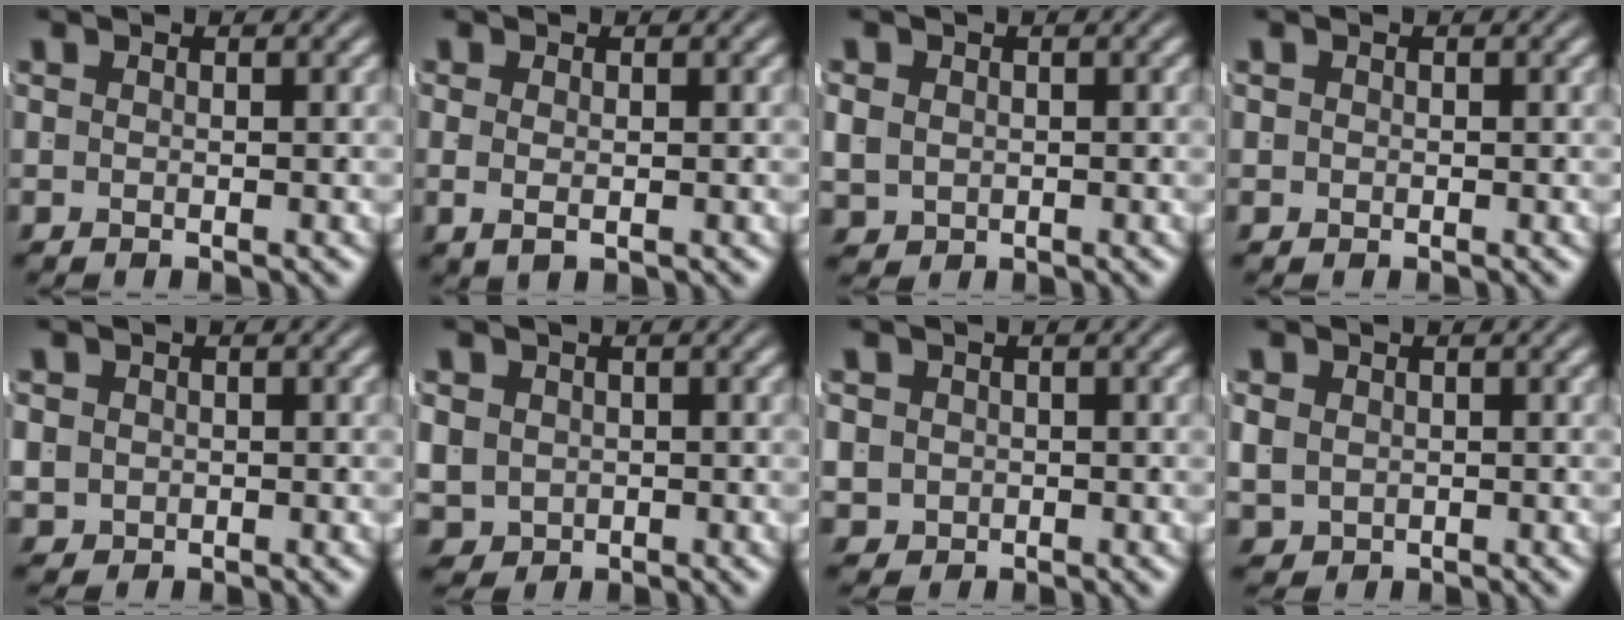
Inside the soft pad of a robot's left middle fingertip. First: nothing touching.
{"total": 1.2, "force": [-0.1, 0.0, 1.2], "torque": [-0.019, -0.011, 0.007]}
{"total": 2.8, "force": [-0.4, 2.6, 1.2], "torque": [-0.040, -0.026, 0.010]}
{"total": 0.8, "force": [-0.1, 0.8, 0.2], "torque": [-0.008, -0.006, 0.002]}
{"total": 3.1, "force": [-0.6, 2.9, 1.1], "torque": [-0.043, -0.023, 0.001]}
{"total": 6.2, "force": [-1.4, 5.5, 2.5], "torque": [-0.072, -0.040, -0.008]}
{"total": 4.3, "force": [-0.9, 3.9, 1.5], "torque": [-0.051, -0.027, -0.005]}
{"total": 3.4, "force": [-0.5, 3.1, 1.4], "torque": [-0.047, -0.030, 0.009]}